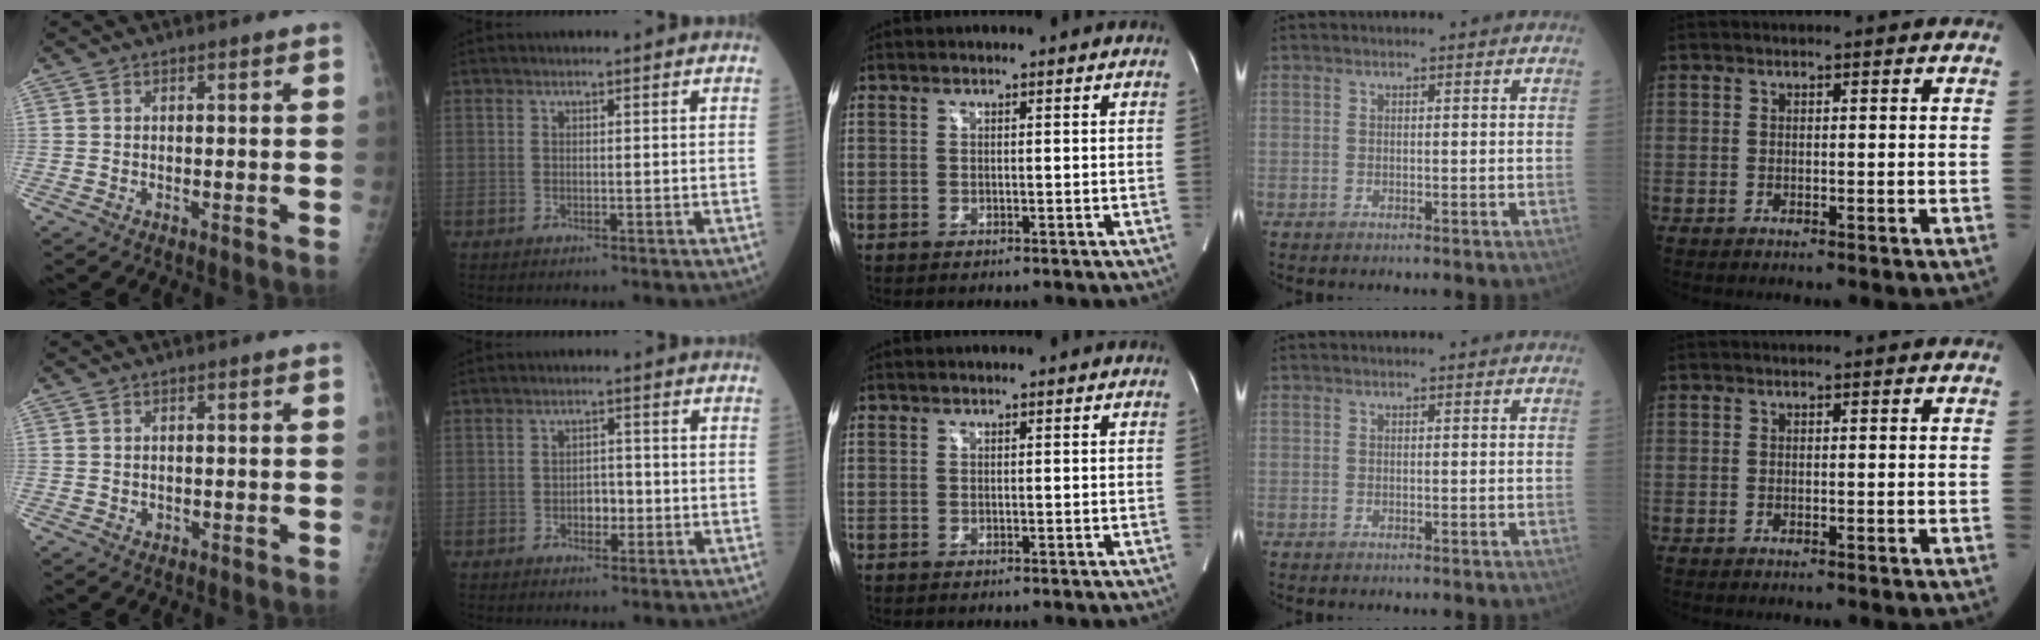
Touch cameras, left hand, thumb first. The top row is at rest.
{"thumb": {"total": 0.8, "force": [0.0, 0.8, 0.3], "torque": [-0.003, 0.000, 0.002]}, "index": {"total": 2.5, "force": [-0.9, 1.6, 1.7], "torque": [-0.022, 0.006, -0.014]}}